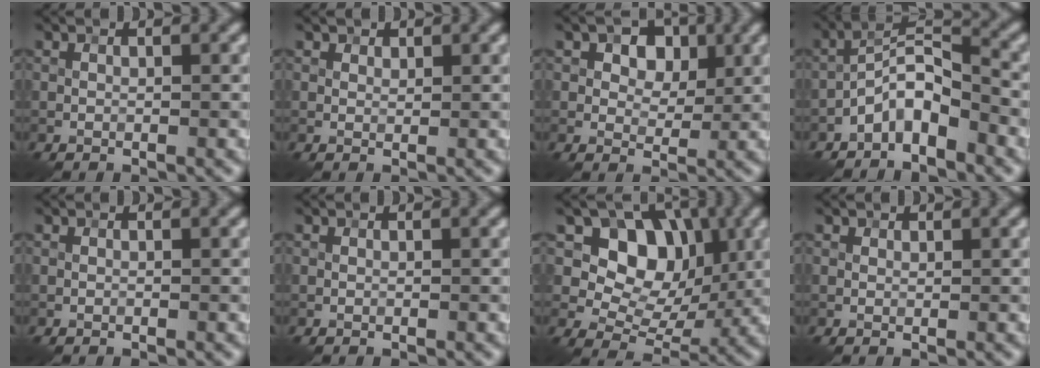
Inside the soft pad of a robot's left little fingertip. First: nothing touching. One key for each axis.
{"total": 1.1, "fx": 0.8, "fy": 0.7, "fz": 0.2, "tx": -0.004, "ty": -0.002, "tz": 0.008}
{"total": 4.6, "fx": 1.7, "fy": 3.1, "fz": 2.9, "tx": -0.039, "ty": 0.003, "tz": 0.015}
{"total": 4.9, "fx": -3.1, "fy": 1.7, "fz": 3.4, "tx": -0.058, "ty": 0.018, "tz": -0.064}
{"total": 0.0}
{"total": 0.0}
{"total": 8.5, "fx": 2.5, "fy": 6.5, "fz": 4.9, "tx": -0.061, "ty": -0.009, "tz": 0.025}
{"total": 0.6, "fx": 0.5, "fy": 0.4, "fz": 0.0, "tx": 0.002, "ty": 0.000, "tz": 0.006}